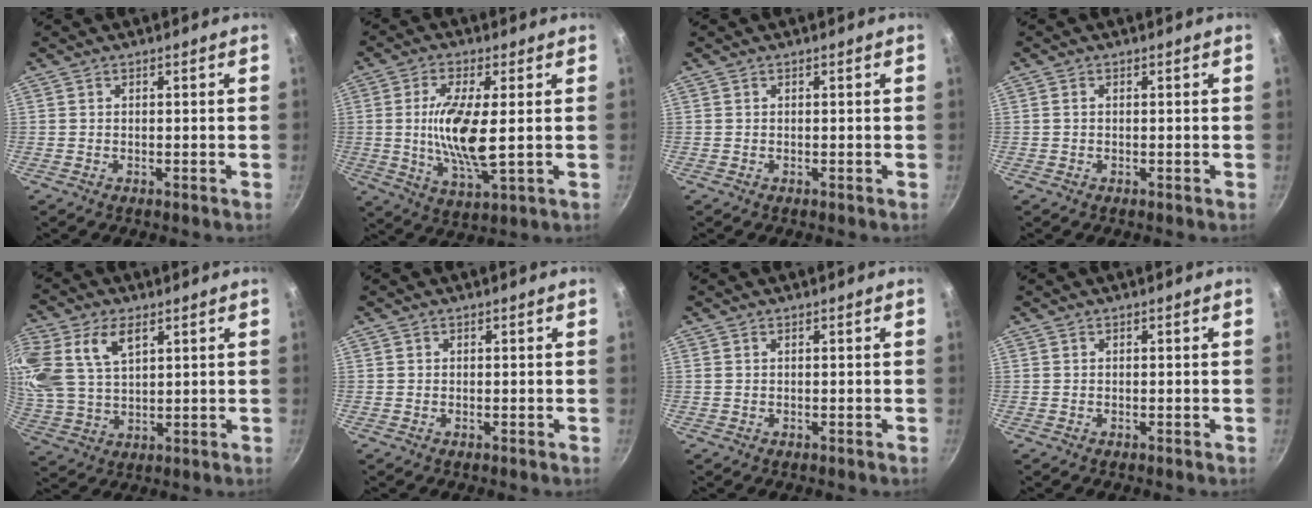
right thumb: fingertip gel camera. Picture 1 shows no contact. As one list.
[{"total": 12.0, "force": [0.6, 3.6, 11.4], "torque": [-0.228, -0.013, 0.012]}, {"total": 0.0}, {"total": 0.6, "force": [0.0, 0.4, 0.4], "torque": [-0.008, 0.004, 0.001]}, {"total": 14.8, "force": [6.3, 9.0, 9.8], "torque": [-0.215, -0.003, 0.131]}, {"total": 0.0}, {"total": 0.0}, {"total": 0.0}]